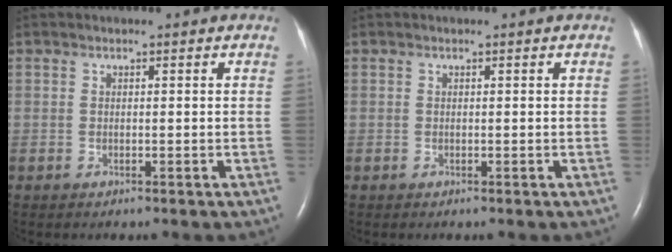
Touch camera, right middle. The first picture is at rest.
{"total": 0.0}